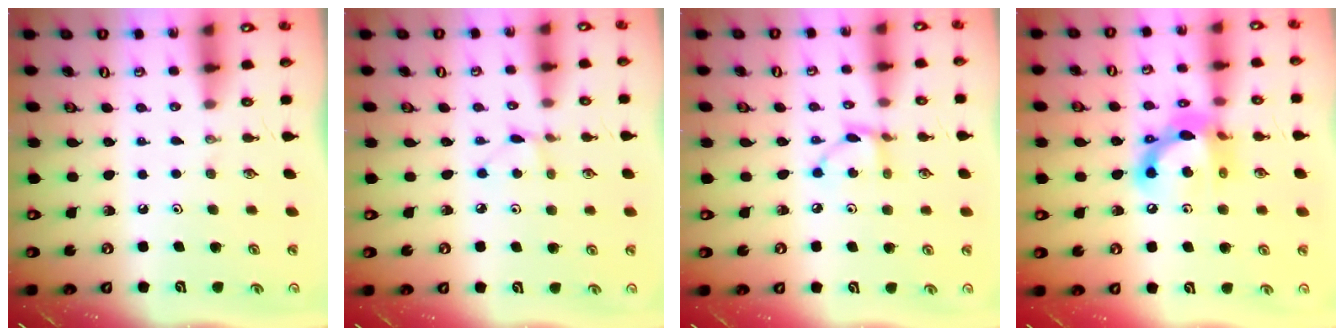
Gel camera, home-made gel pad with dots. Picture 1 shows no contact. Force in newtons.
{"total": 2.9, "press": 2.9, "slide": 0.4}
{"total": 4.6, "press": 4.6, "slide": 0.2}
{"total": 13.5, "press": 13.5, "slide": 1.1}